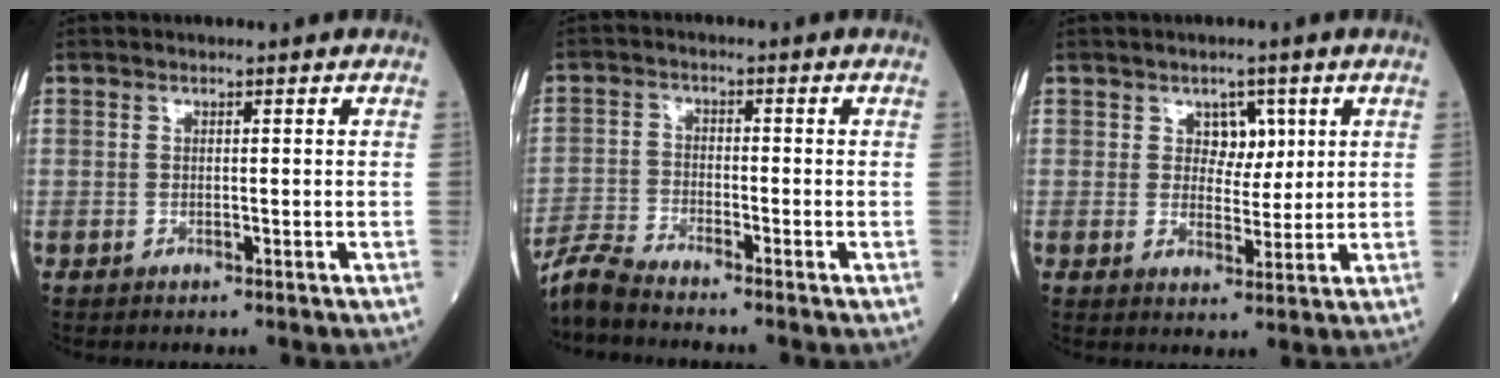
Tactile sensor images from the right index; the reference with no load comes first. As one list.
[{"total": 4.9, "force": [-4.8, -0.6, 0.9], "torque": [-0.019, -0.020, -0.099]}, {"total": 3.7, "force": [1.6, 2.6, 2.2], "torque": [-0.022, 0.004, 0.025]}]